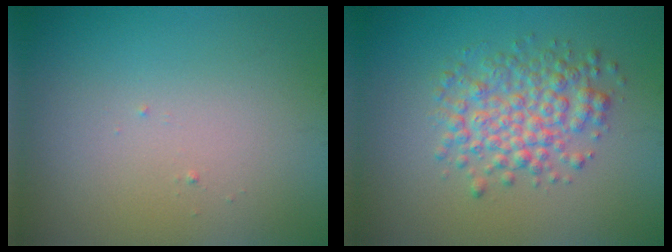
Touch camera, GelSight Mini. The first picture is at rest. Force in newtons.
{"total": 4.4, "press": 4.4, "slide": 0.0}